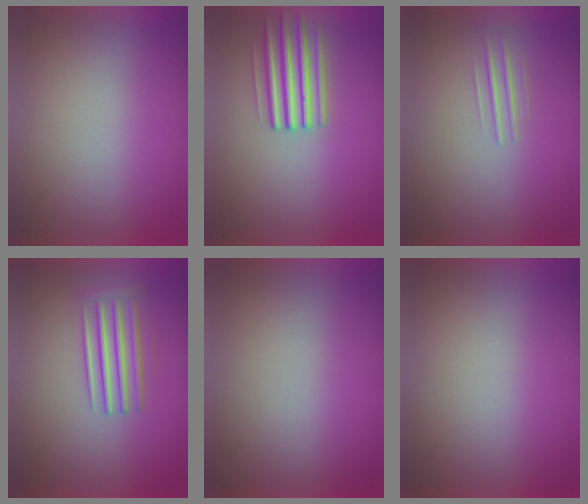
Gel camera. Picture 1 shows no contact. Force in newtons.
{"total": 3.3}
{"total": 1.3}
{"total": 2.9}
{"total": 0.0}
{"total": 0.0}